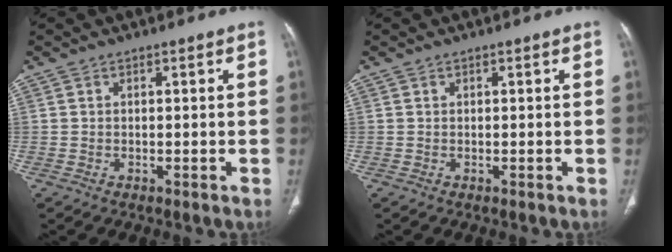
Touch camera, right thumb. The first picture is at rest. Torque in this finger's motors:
{"motor_torque": [0.17, 0.59, 0.09, 0.24, -0.04]}